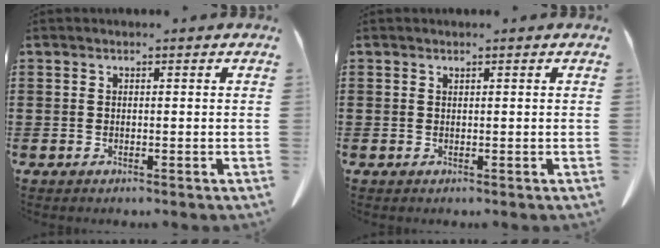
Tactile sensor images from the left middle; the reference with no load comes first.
{"total": 0.0}